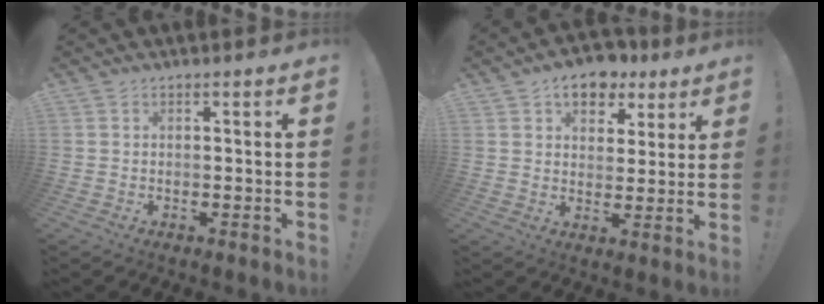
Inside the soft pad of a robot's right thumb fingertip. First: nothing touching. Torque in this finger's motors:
{"motor_torque": [0.49, 2.03, -0.01, 0.15, 0.00]}